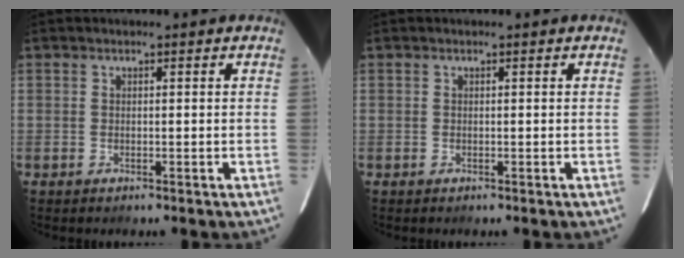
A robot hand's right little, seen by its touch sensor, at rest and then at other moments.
{"total": 0.0}